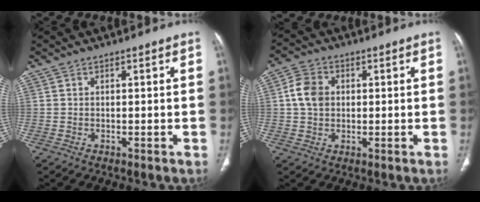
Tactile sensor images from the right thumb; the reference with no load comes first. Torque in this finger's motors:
{"motor_torque": [1.05, 0.71, 0.59, -0.49, 0.06]}